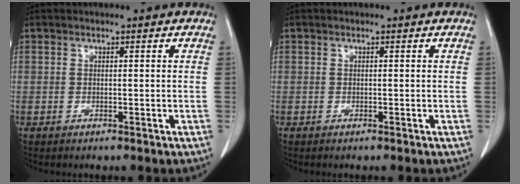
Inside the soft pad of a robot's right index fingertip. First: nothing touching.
{"total": 0.0}